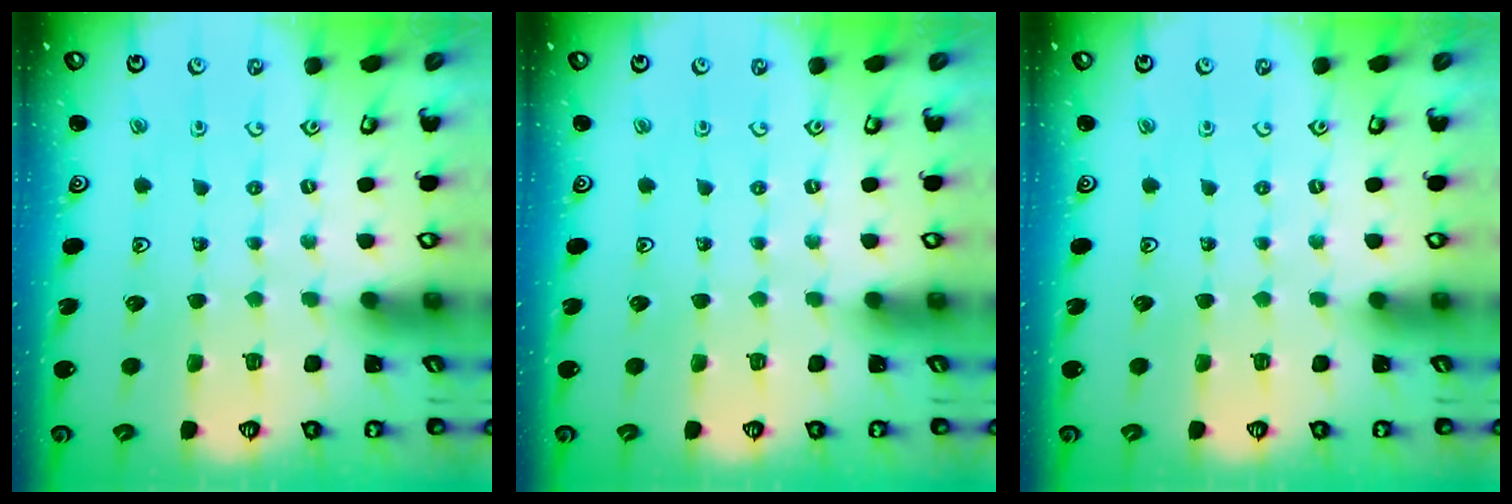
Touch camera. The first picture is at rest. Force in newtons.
{"total": 0.0}
{"total": 0.0}